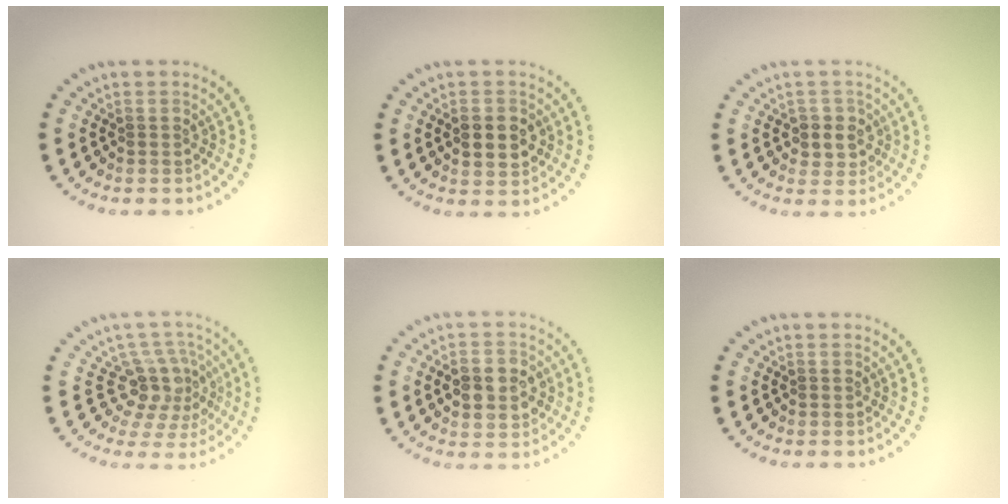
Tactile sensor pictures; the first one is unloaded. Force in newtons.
{"total": 3.7, "press": 3.7, "slide": 0.3}
{"total": 2.5, "press": 2.2, "slide": 1.0}
{"total": 4.0, "press": 2.8, "slide": 2.8}
{"total": 4.2, "press": 4.2, "slide": 0.4}
{"total": 0.0}